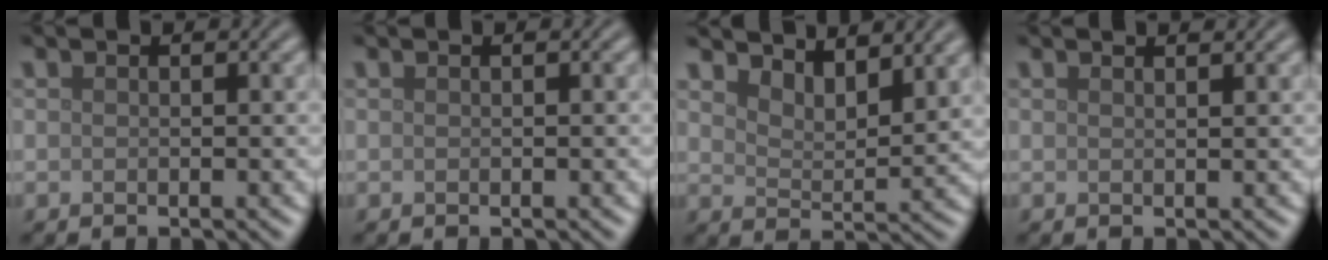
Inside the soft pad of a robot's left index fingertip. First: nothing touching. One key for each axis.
{"total": 0.0}
{"total": 4.3, "fx": 3.8, "fy": 1.0, "fz": 1.8, "tx": -0.039, "ty": -0.006, "tz": 0.061}
{"total": 2.0, "fx": 1.5, "fy": 0.7, "fz": 1.0, "tx": 0.001, "ty": 0.006, "tz": -0.002}